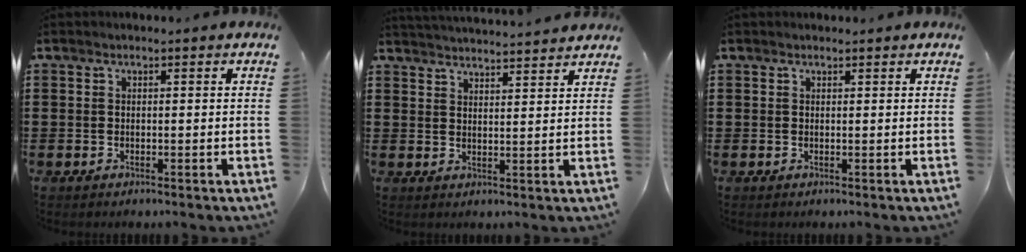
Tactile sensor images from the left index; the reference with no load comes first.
{"total": 3.2, "force": [3.2, -0.4, 0.0], "torque": [-0.010, -0.018, 0.057]}
{"total": 0.6, "force": [0.5, 0.4, 0.0], "torque": [0.000, 0.002, 0.009]}